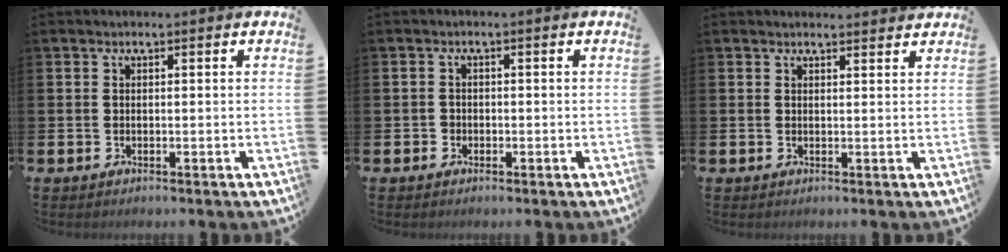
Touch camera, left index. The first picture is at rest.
{"total": 1.1, "force": [-0.5, 1.0, 0.1], "torque": [0.001, 0.003, -0.014]}
{"total": 1.4, "force": [1.4, 0.2, 0.0], "torque": [0.010, -0.009, 0.024]}